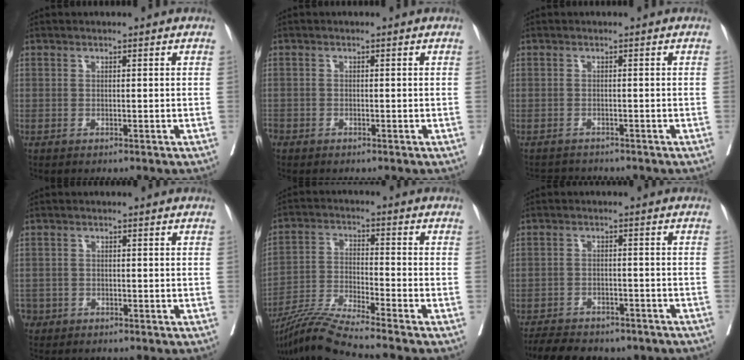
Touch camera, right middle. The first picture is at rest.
{"total": 2.1, "force": [-1.4, 1.5, 0.4], "torque": [-0.014, 0.001, -0.029]}
{"total": 2.7, "force": [-2.6, 0.6, -0.2], "torque": [0.005, -0.010, -0.044]}
{"total": 2.6, "force": [-1.5, 2.1, 0.0], "torque": [-0.001, 0.007, -0.031]}
{"total": 10.0, "force": [-9.0, -2.5, 3.3], "torque": [-0.067, -0.017, -0.173]}
{"total": 12.4, "force": [-10.1, 5.0, 5.2], "torque": [-0.100, 0.001, -0.134]}